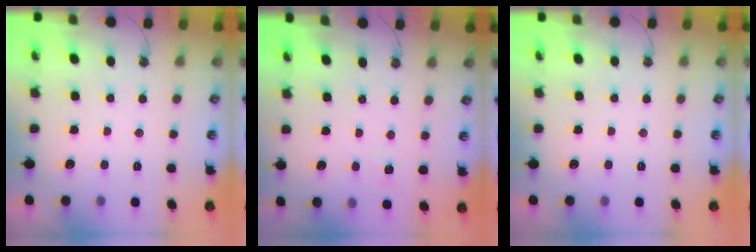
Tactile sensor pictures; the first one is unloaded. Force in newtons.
{"total": 2.6, "press": 2.6, "slide": 0.2}
{"total": 0.0}